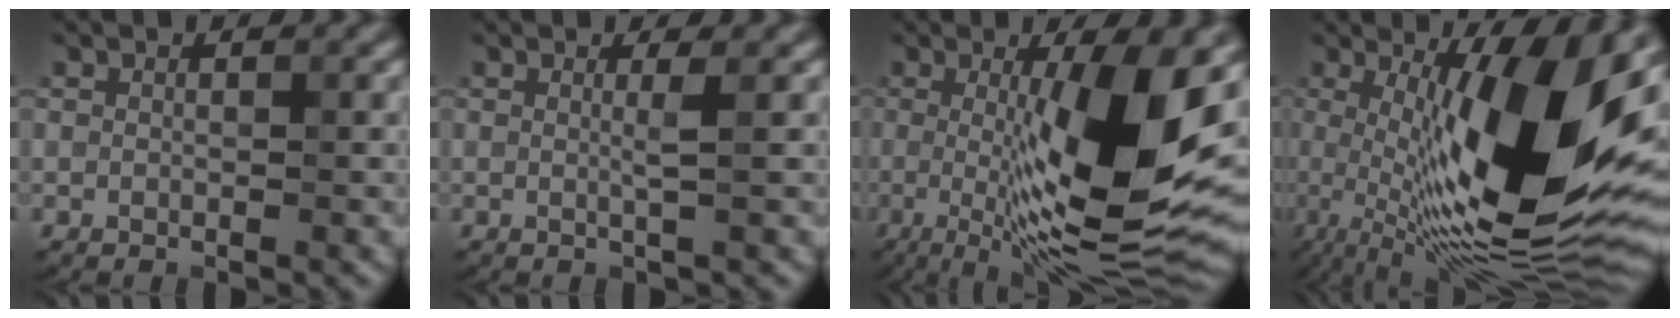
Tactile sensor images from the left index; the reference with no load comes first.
{"total": 1.5, "force": [0.1, 0.2, 1.5], "torque": [-0.024, -0.002, -0.006]}
{"total": 12.4, "force": [0.2, 2.8, 12.1], "torque": [-0.177, -0.009, 0.007]}
{"total": 15.9, "force": [1.1, 4.5, 15.2], "torque": [-0.226, -0.008, 0.015]}